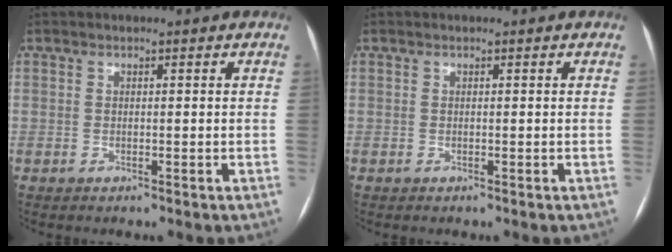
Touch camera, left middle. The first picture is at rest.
{"total": 0.0}